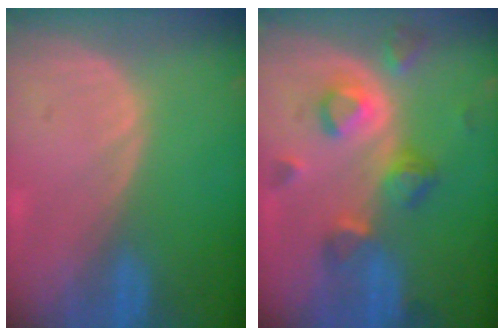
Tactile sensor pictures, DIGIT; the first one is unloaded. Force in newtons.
{"total": 7.0, "press": 6.9, "slide": 1.2}